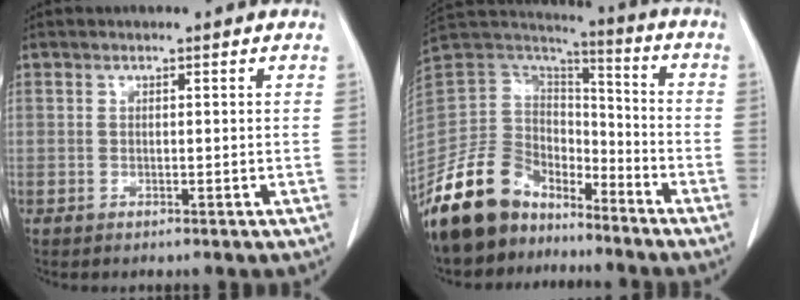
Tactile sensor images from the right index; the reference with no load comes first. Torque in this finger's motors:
{"motor_torque": [0.28, -0.46, 0.12, -0.12]}